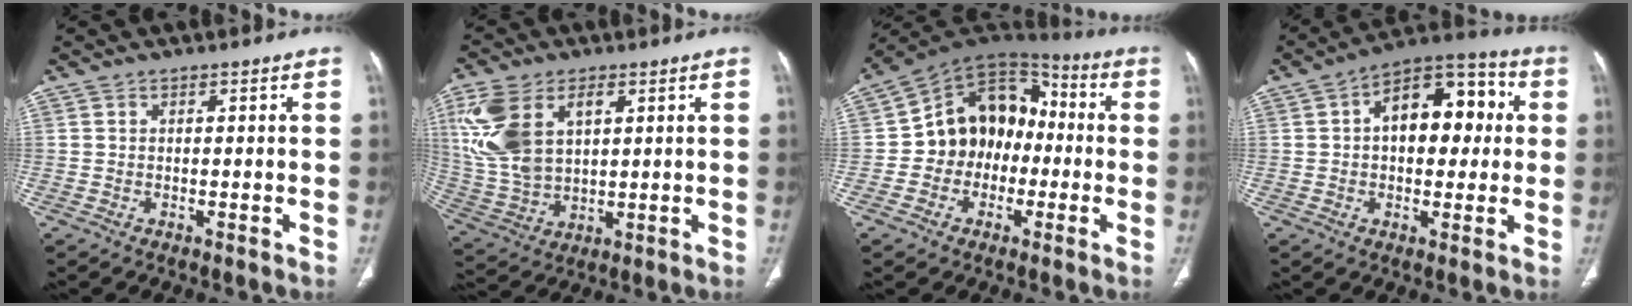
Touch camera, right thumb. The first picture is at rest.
{"total": 15.6, "force": [5.0, 9.4, 11.4], "torque": [-0.246, -0.003, 0.110]}
{"total": 15.0, "force": [-1.8, 11.9, 9.0], "torque": [-0.096, 0.048, -0.043]}
{"total": 15.4, "force": [2.4, 9.0, 12.2], "torque": [-0.138, 0.034, 0.028]}